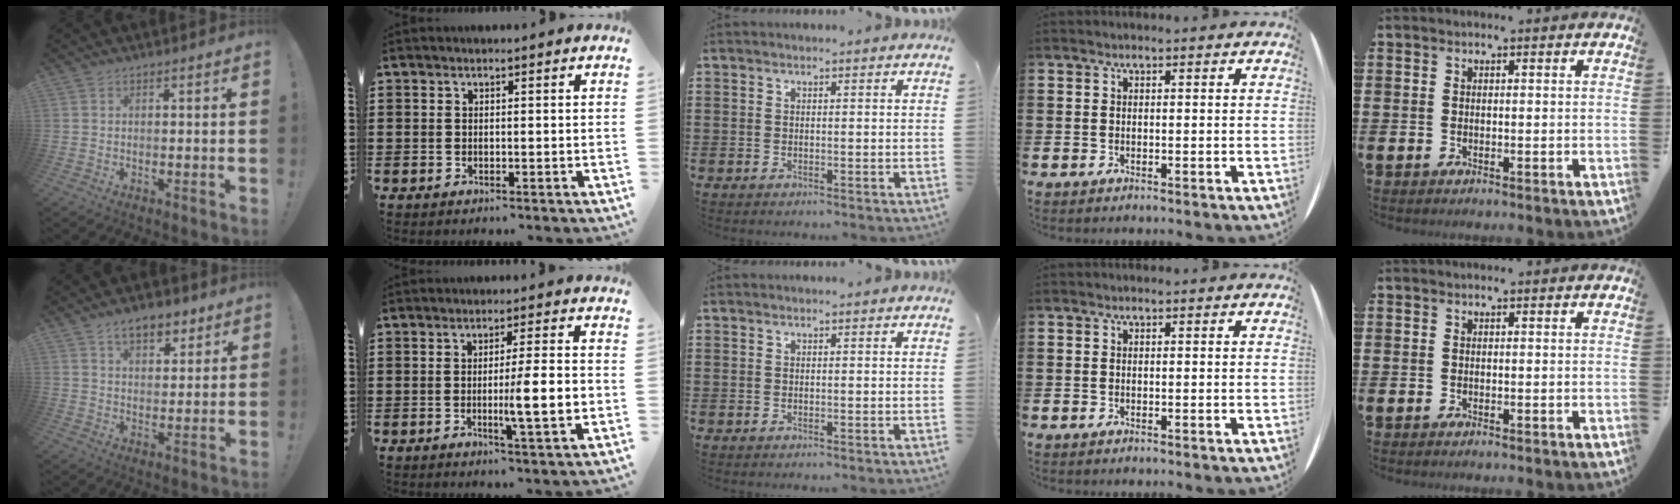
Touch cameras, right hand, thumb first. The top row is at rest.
{"thumb": {"total": 8.7, "force": [5.6, 5.0, 4.5], "torque": [-0.062, -0.020, 0.102]}, "index": {"total": 7.4, "force": [-1.3, 0.5, 7.3], "torque": [-0.111, -0.009, -0.023]}}